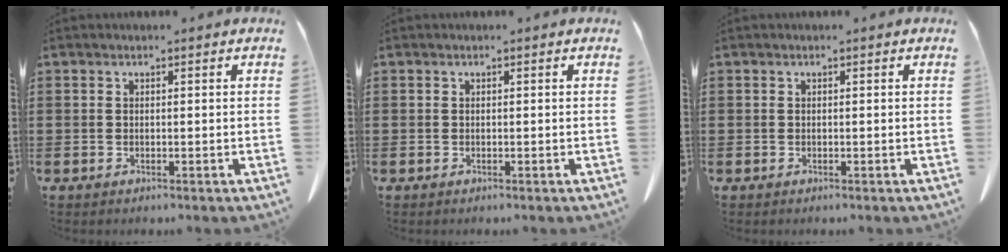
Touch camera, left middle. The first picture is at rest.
{"total": 0.0}
{"total": 0.0}